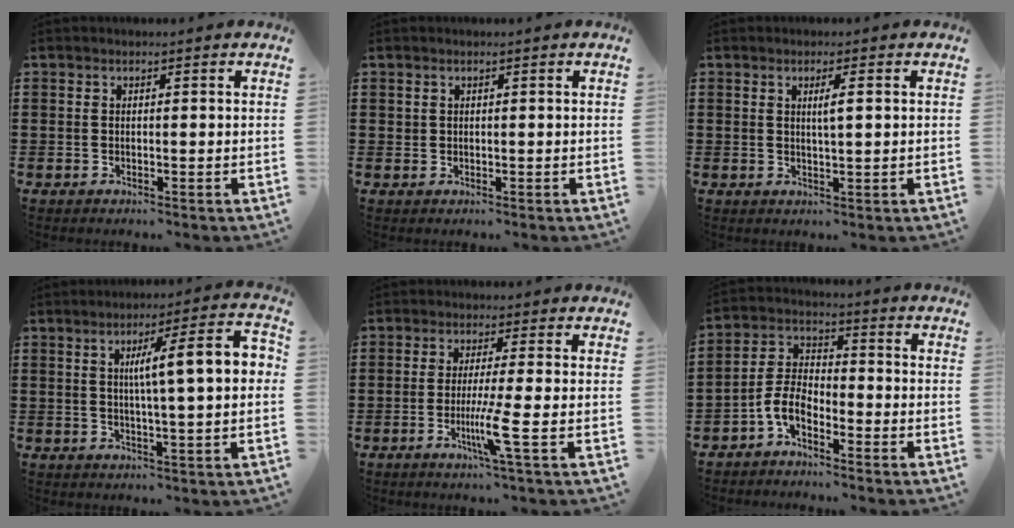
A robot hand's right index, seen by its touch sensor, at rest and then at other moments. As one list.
[{"total": 0.8, "force": [0.4, 0.6, 0.2], "torque": [-0.005, 0.002, 0.009]}, {"total": 2.3, "force": [0.6, 0.2, 2.2], "torque": [-0.044, 0.000, 0.007]}, {"total": 9.8, "force": [1.5, 1.0, 9.7], "torque": [-0.163, -0.001, 0.015]}, {"total": 6.3, "force": [-1.9, -0.8, 5.9], "torque": [-0.107, -0.024, -0.035]}, {"total": 5.3, "force": [-3.3, 2.4, 3.4], "torque": [-0.089, 0.004, -0.071]}]